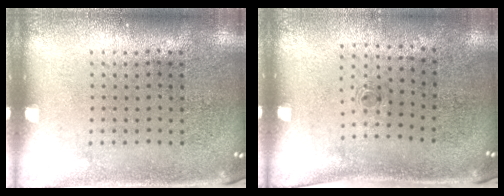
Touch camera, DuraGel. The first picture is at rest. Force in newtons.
{"total": 0.7, "press": 0.3, "slide": 0.6}